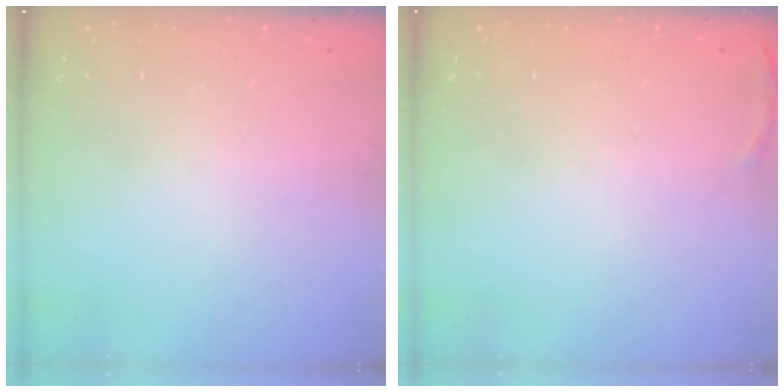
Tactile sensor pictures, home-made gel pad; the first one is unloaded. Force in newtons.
{"total": 5.2, "press": 5.1, "slide": 1.2}